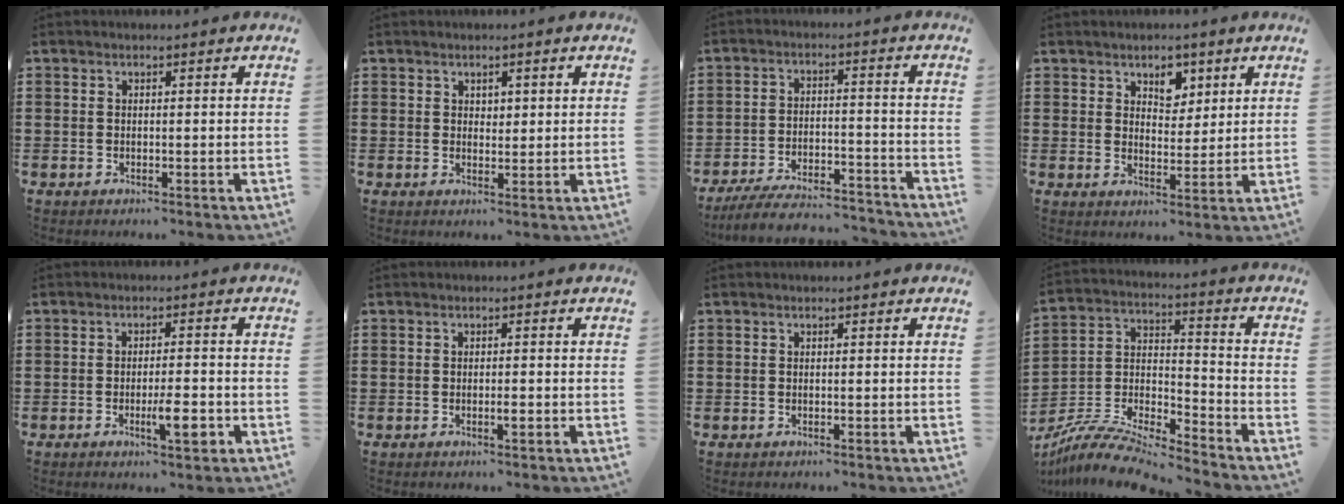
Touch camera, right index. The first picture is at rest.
{"total": 1.3, "force": [0.9, 0.8, 0.4], "torque": [-0.009, 0.004, 0.018]}
{"total": 6.9, "force": [-6.5, 0.7, 2.2], "torque": [-0.042, 0.003, -0.125]}
{"total": 4.3, "force": [2.8, 2.8, 1.6], "torque": [-0.028, 0.007, 0.048]}
{"total": 5.2, "force": [-2.0, 1.1, 4.6], "torque": [-0.078, -0.002, -0.034]}
{"total": 1.1, "force": [-0.5, 0.3, 0.9], "torque": [-0.018, -0.002, -0.007]}
{"total": 0.0}
{"total": 9.0, "force": [-8.5, 0.9, 2.8], "torque": [-0.063, 0.002, -0.174]}